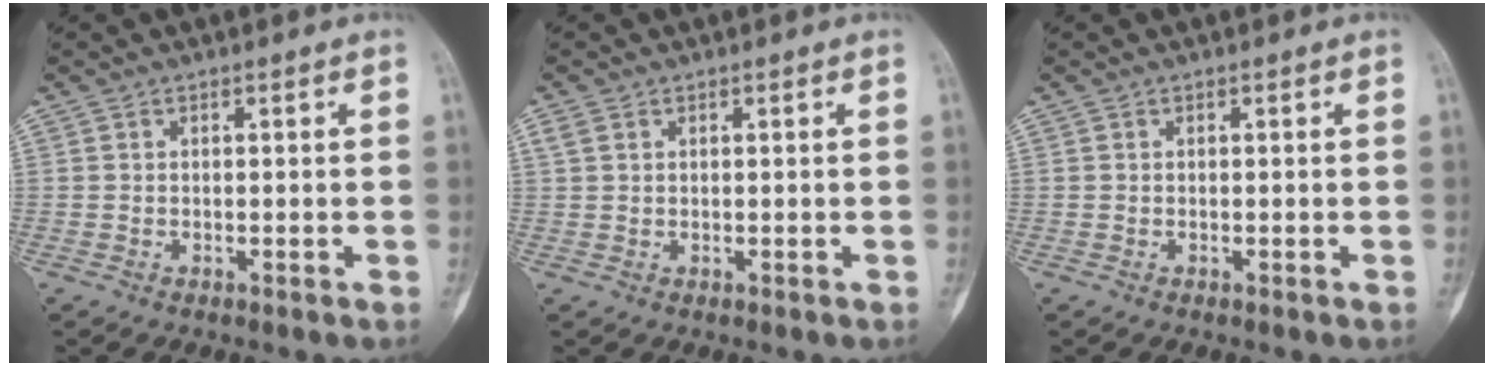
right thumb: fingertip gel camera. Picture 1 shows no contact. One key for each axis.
{"total": 1.6, "fx": 0.8, "fy": 1.1, "fz": 0.9, "tx": -0.021, "ty": 0.008, "tz": 0.019}
{"total": 0.0}